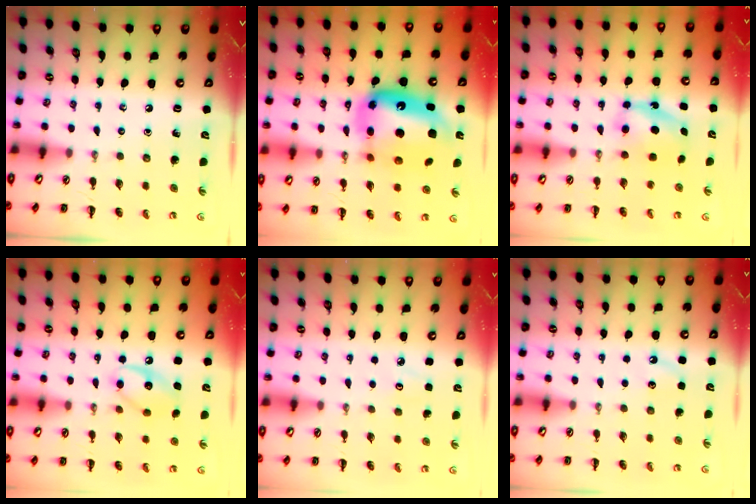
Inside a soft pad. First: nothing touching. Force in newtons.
{"total": 18.9, "press": 18.3, "slide": 4.9}
{"total": 5.2, "press": 5.2, "slide": 0.8}
{"total": 10.7, "press": 10.6, "slide": 1.2}
{"total": 2.8, "press": 2.7, "slide": 0.8}
{"total": 3.0, "press": 2.9, "slide": 0.9}